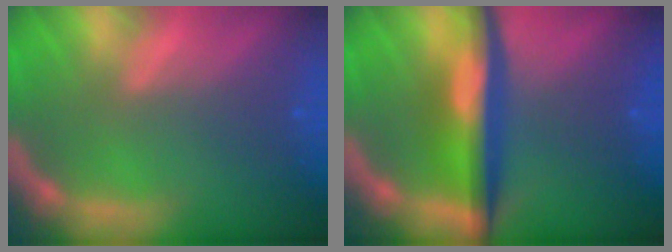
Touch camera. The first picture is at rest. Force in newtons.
{"total": 6.5}